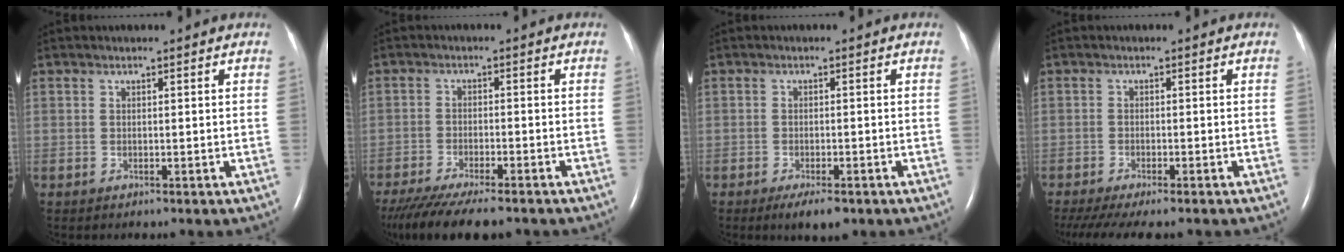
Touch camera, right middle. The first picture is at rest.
{"total": 13.3, "force": [-11.0, 2.4, 7.2], "torque": [-0.131, -0.029, -0.171]}
{"total": 3.8, "force": [-2.5, 1.1, 2.6], "torque": [-0.043, -0.004, -0.034]}
{"total": 11.1, "force": [-9.1, 2.1, 6.0], "torque": [-0.100, -0.015, -0.133]}